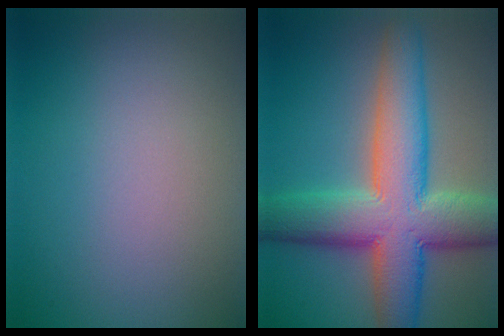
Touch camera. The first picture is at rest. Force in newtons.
{"total": 11.2, "press": 11.1, "slide": 0.4}